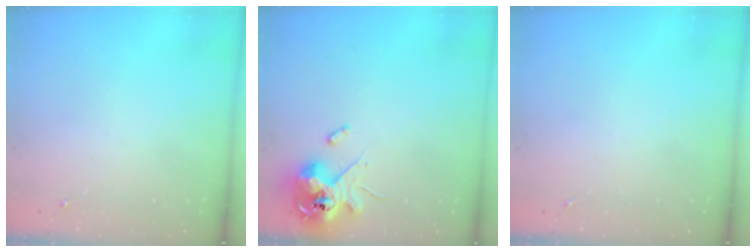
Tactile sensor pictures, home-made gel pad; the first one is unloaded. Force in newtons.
{"total": 12.8, "press": 12.6, "slide": 2.2}
{"total": 0.0}